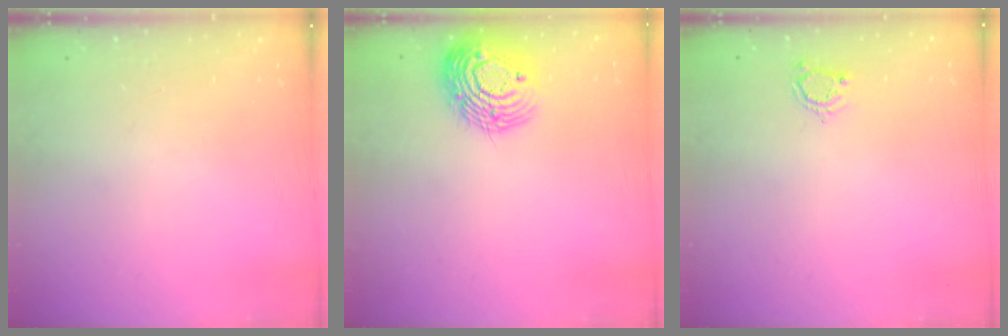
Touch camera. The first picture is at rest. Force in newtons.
{"total": 16.4, "press": 16.3, "slide": 1.4}
{"total": 3.9, "press": 3.8, "slide": 0.5}